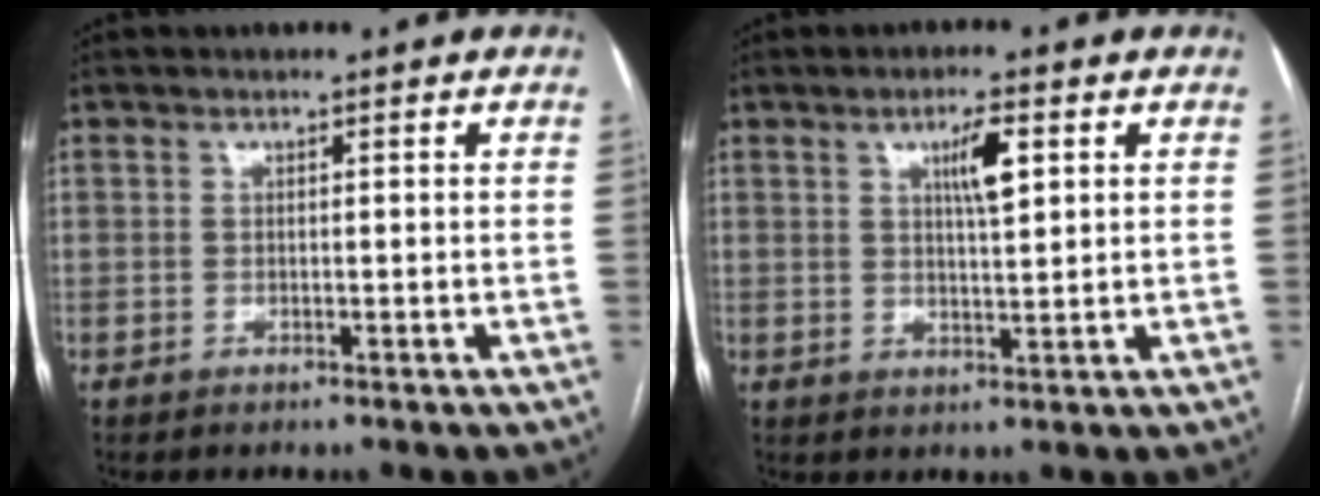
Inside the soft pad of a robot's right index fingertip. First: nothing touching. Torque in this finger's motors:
{"motor_torque": [0.36, 0.31, 0.11, 0.07]}